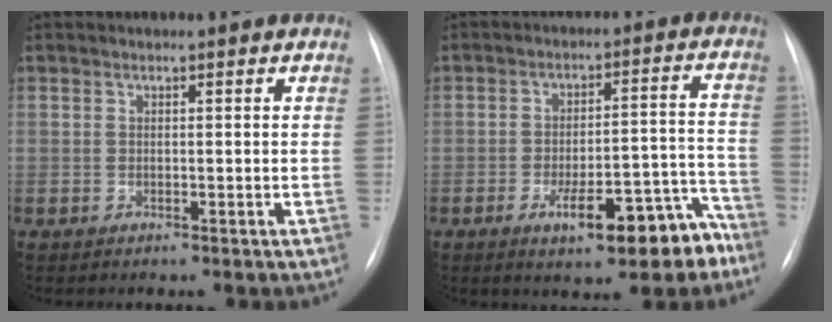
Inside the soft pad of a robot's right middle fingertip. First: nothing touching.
{"total": 11.2, "force": [-7.0, 3.3, 8.2], "torque": [-0.105, 0.024, -0.095]}